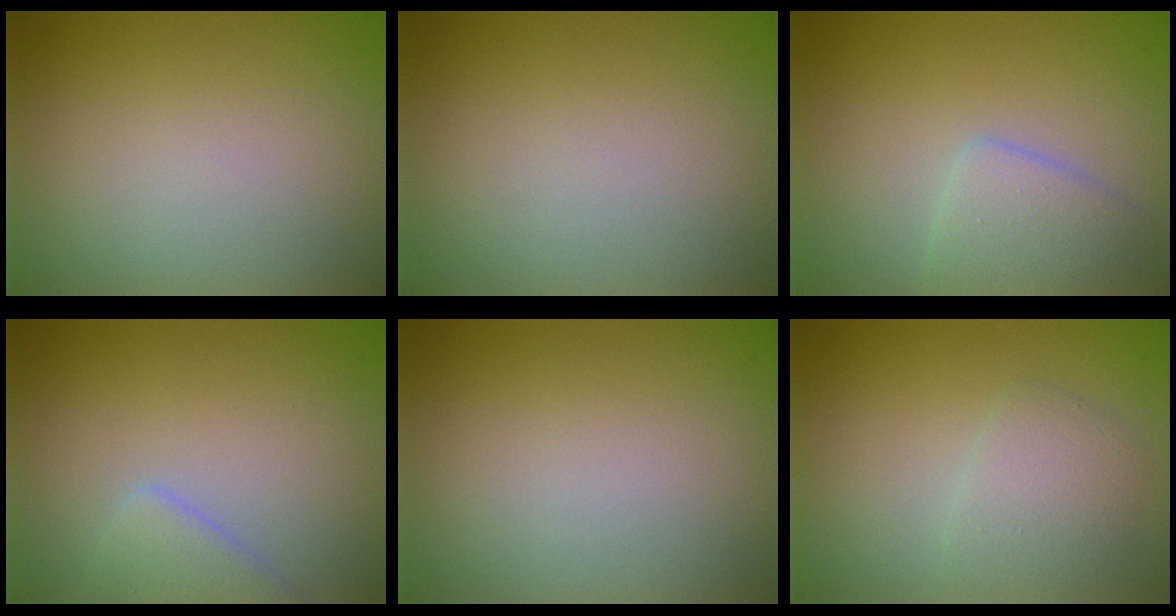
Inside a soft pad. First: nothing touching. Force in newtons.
{"total": 0.0}
{"total": 2.8, "press": 2.8, "slide": 0.1}
{"total": 2.4, "press": 2.4, "slide": 0.2}
{"total": 0.0}
{"total": 2.2, "press": 2.2, "slide": 0.0}